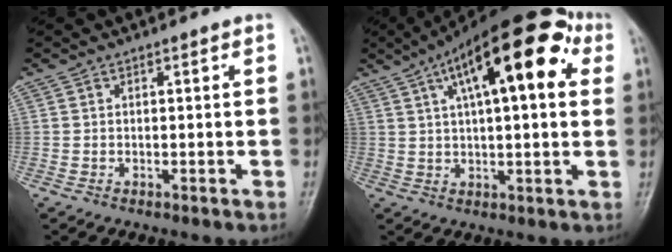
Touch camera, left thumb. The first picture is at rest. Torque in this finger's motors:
{"motor_torque": [0.79, 0.85, 2.04, -0.73, 0.17]}